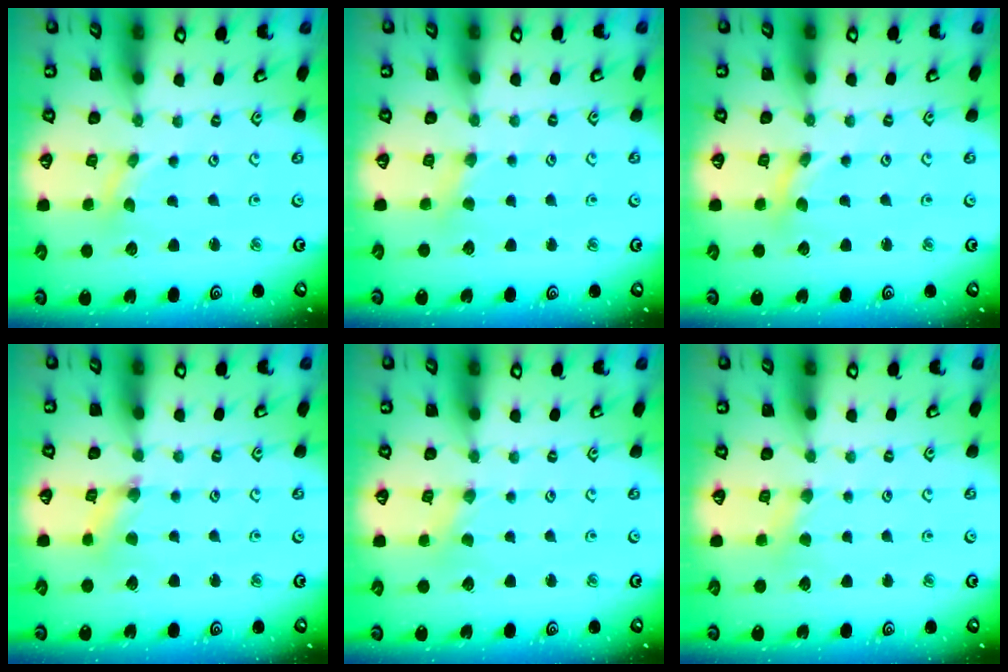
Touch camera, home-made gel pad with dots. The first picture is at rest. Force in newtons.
{"total": 2.5, "press": 2.4, "slide": 0.5}
{"total": 0.0}
{"total": 1.5, "press": 1.4, "slide": 0.3}
{"total": 0.0}
{"total": 2.8, "press": 2.7, "slide": 0.6}